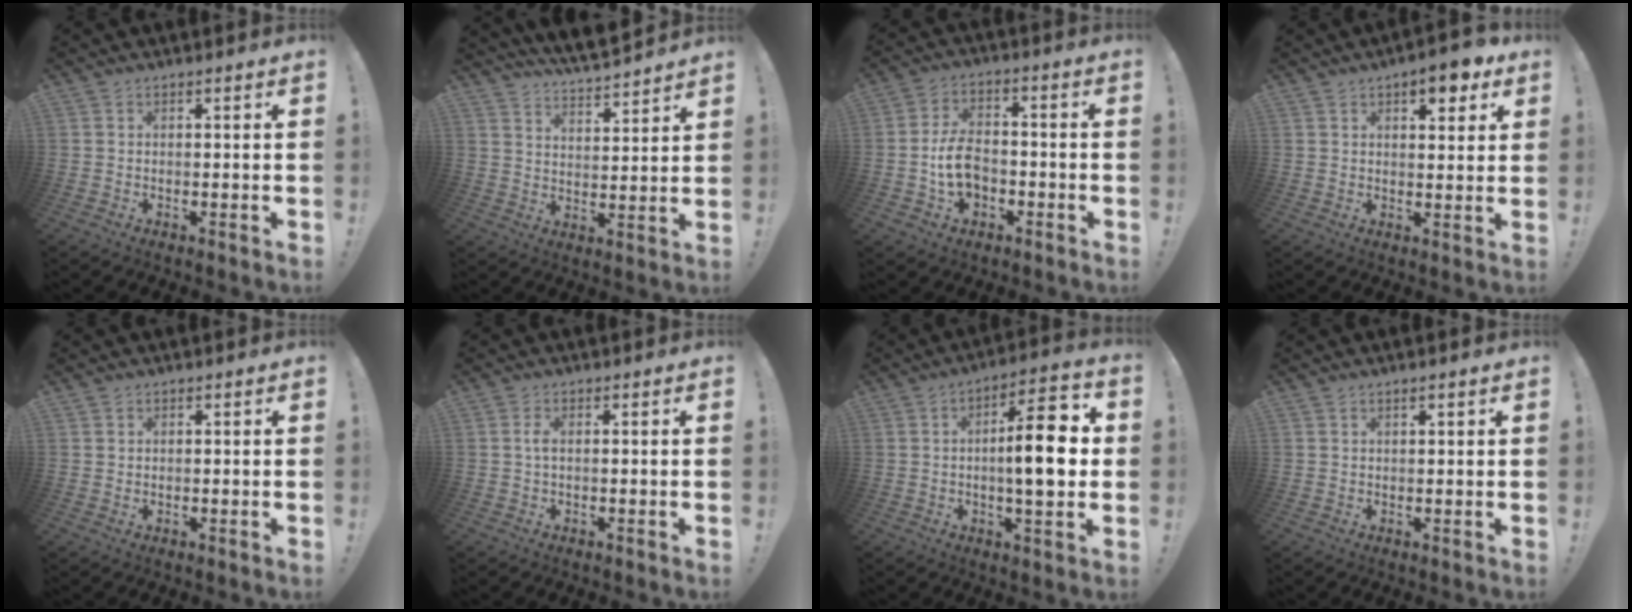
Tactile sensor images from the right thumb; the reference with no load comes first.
{"total": 7.1, "force": [6.8, 1.4, 1.8], "torque": [-0.042, -0.064, 0.122]}
{"total": 10.5, "force": [-2.9, 7.4, 7.0], "torque": [-0.117, 0.016, -0.053]}
{"total": 7.6, "force": [4.4, 3.0, 5.4], "torque": [-0.055, -0.023, 0.070]}
{"total": 0.6, "force": [0.4, 0.5, -0.1], "torque": [0.009, -0.002, 0.005]}
{"total": 1.9, "force": [0.0, 0.4, 1.8], "torque": [-0.035, 0.004, -0.002]}
{"total": 14.9, "force": [-0.1, 4.2, 14.3], "torque": [-0.213, 0.003, -0.014]}
{"total": 1.2, "force": [0.7, -0.1, 0.9], "torque": [-0.011, -0.003, 0.010]}